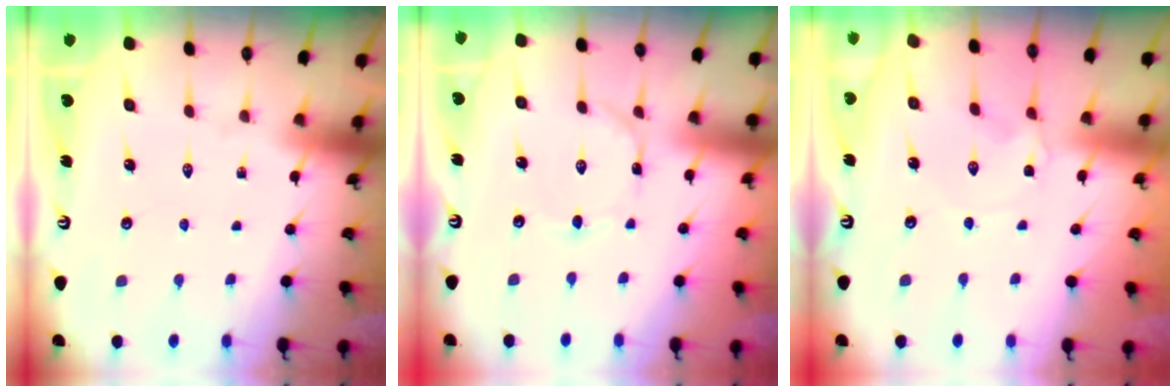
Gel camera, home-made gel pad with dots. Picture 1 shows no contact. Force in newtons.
{"total": 0.6, "press": 0.6, "slide": 0.0}
{"total": 0.8, "press": 0.7, "slide": 0.2}